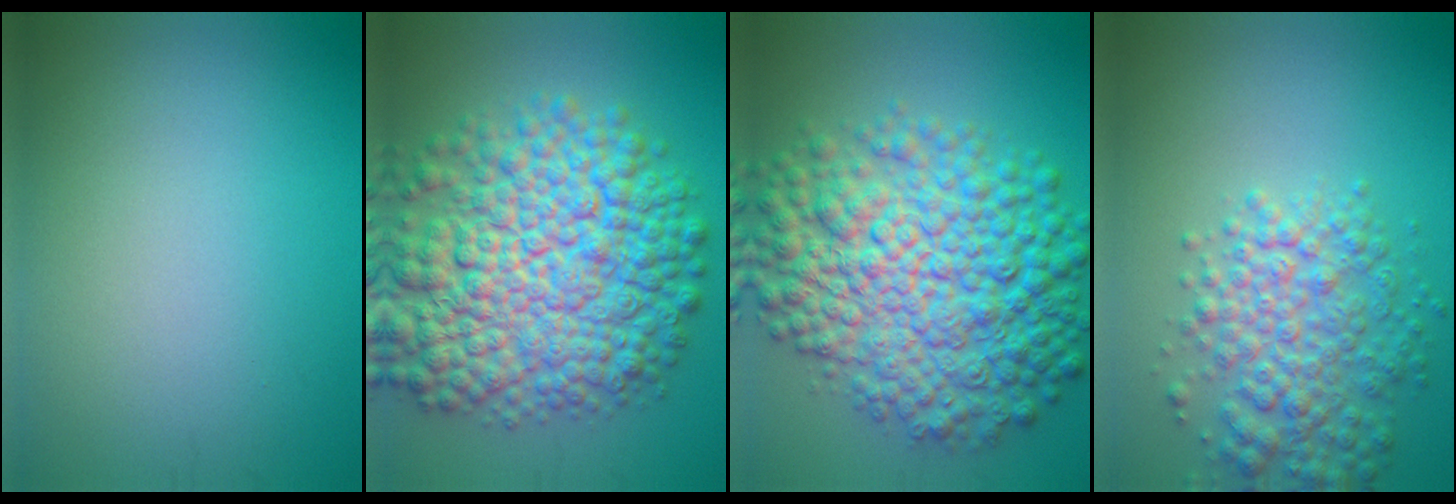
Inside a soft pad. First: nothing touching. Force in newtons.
{"total": 12.8, "press": 12.8, "slide": 0.3}
{"total": 11.8, "press": 11.8, "slide": 0.0}
{"total": 5.5, "press": 5.5, "slide": 0.2}